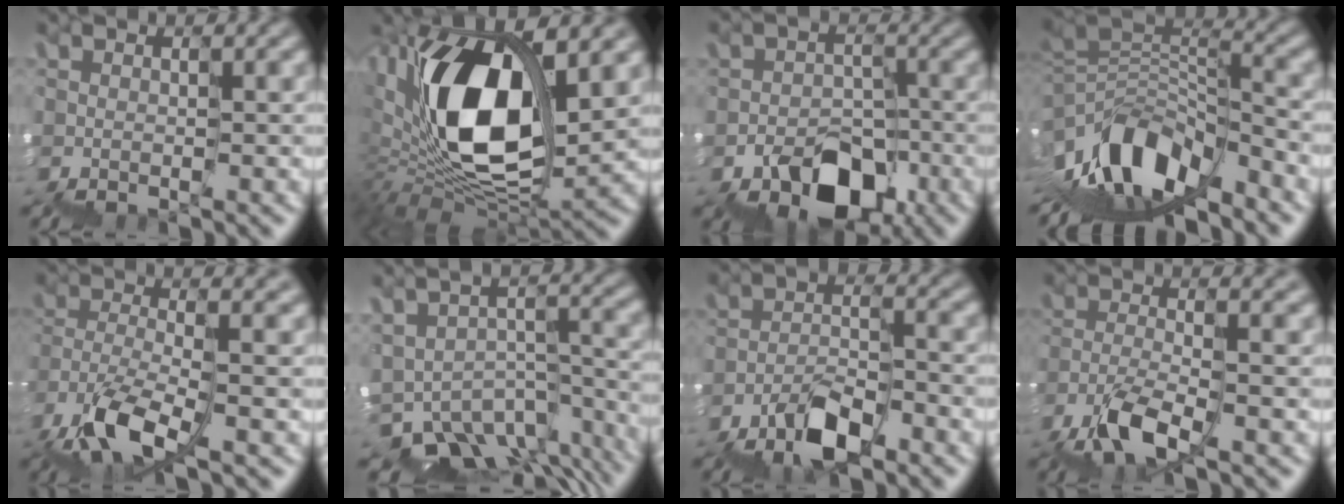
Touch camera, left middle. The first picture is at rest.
{"total": 11.7, "force": [4.0, 4.6, 10.0], "torque": [-0.180, 0.010, 0.077]}
{"total": 5.6, "force": [-3.1, 3.6, 3.0], "torque": [-0.045, -0.008, -0.042]}
{"total": 7.1, "force": [-3.7, 3.0, 5.2], "torque": [-0.083, 0.021, -0.062]}
{"total": 5.8, "force": [-1.9, 2.0, 5.1], "torque": [-0.113, -0.004, -0.035]}
{"total": 7.4, "force": [-5.1, 4.6, 2.7], "torque": [-0.044, 0.005, -0.040]}
{"total": 3.6, "force": [-2.8, 1.0, 2.1], "torque": [-0.039, 0.007, -0.050]}
{"total": 4.2, "force": [-2.2, 0.9, 3.4], "torque": [-0.079, 0.005, -0.042]}